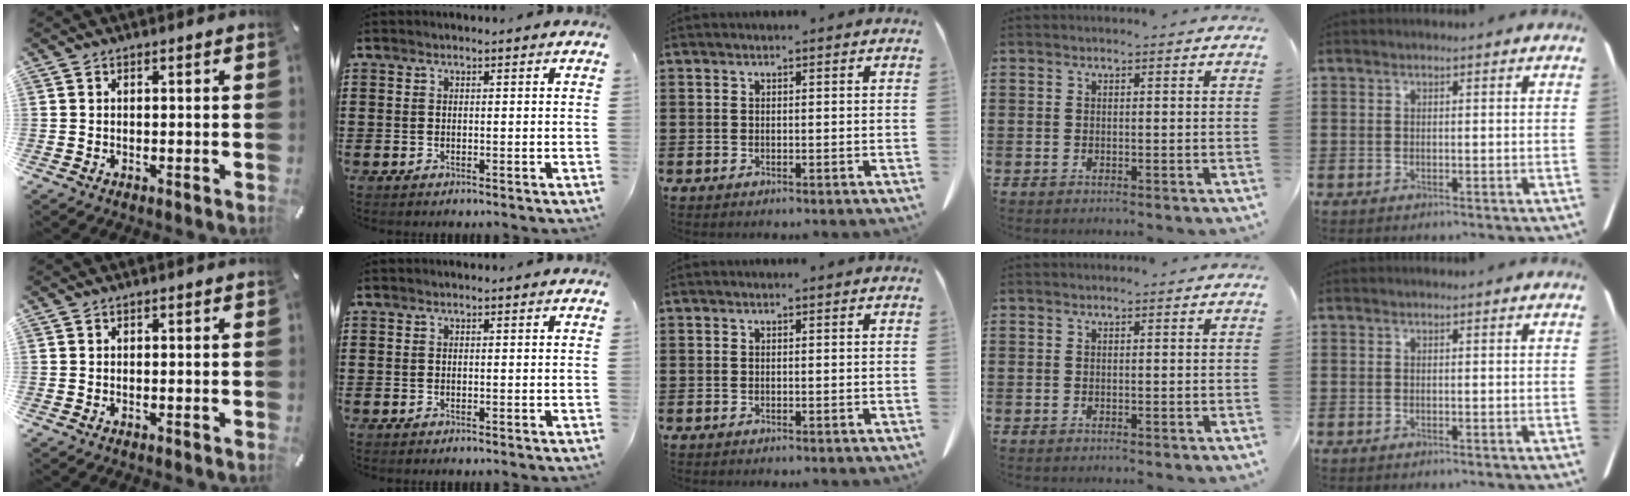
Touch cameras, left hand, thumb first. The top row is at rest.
{}